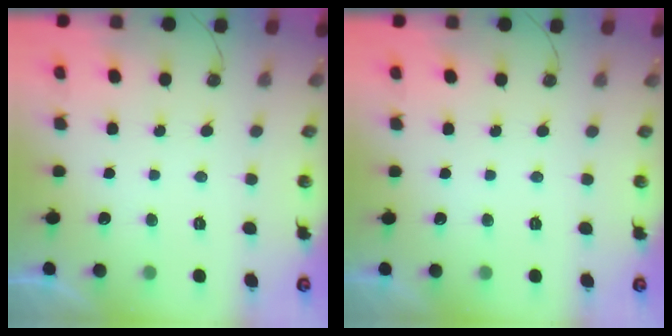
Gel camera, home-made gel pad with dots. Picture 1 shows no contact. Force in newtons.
{"total": 0.0}